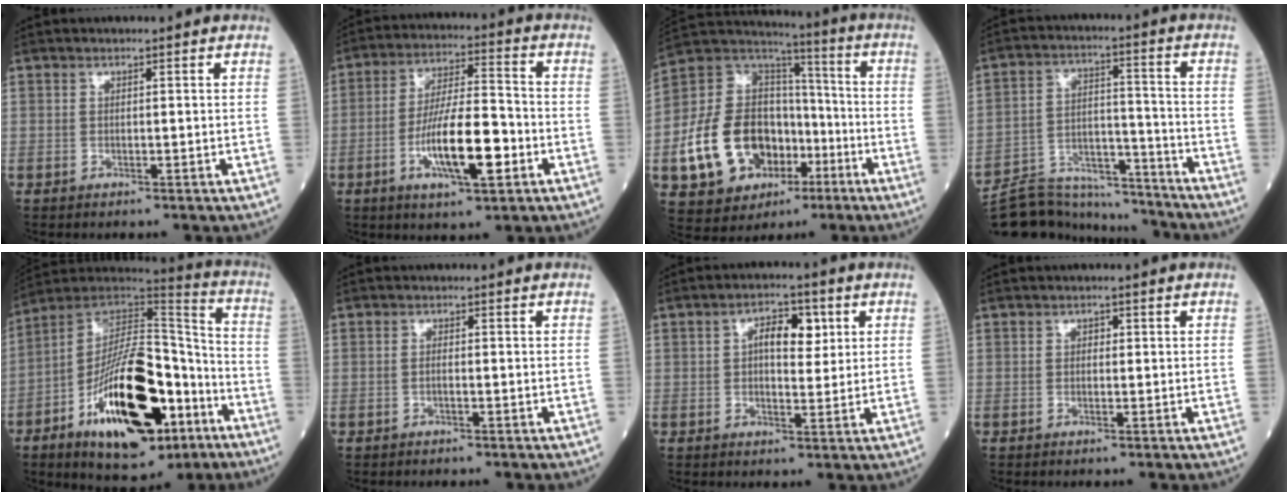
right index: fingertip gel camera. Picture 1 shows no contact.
{"total": 12.2, "force": [-4.0, 2.4, 11.2], "torque": [-0.207, -0.001, -0.069]}
{"total": 18.5, "force": [-5.6, 13.0, 11.8], "torque": [-0.243, 0.036, -0.084]}
{"total": 15.2, "force": [-14.7, 3.7, 1.5], "torque": [-0.029, 0.039, -0.231]}
{"total": 24.9, "force": [-10.6, 9.5, 20.4], "torque": [-0.354, -0.006, -0.165]}
{"total": 0.6, "force": [-0.3, -0.1, 0.5], "torque": [-0.009, 0.001, -0.007]}
{"total": 5.8, "force": [1.8, 2.7, 4.8], "torque": [-0.075, 0.013, 0.027]}
{"total": 0.8, "force": [0.3, 0.6, 0.4], "torque": [-0.007, 0.001, 0.004]}